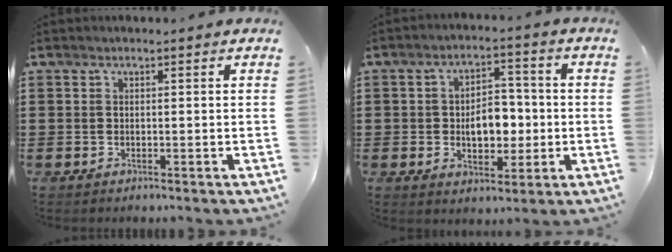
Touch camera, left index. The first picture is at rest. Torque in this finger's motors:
{"motor_torque": [1.61, 0.02, 0.75, 0.10]}